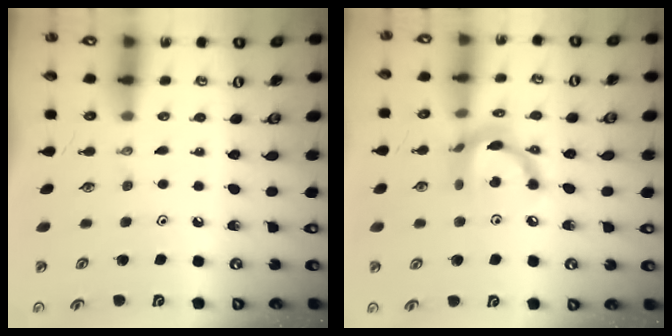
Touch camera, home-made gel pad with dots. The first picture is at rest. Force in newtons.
{"total": 12.9, "press": 12.9, "slide": 0.7}